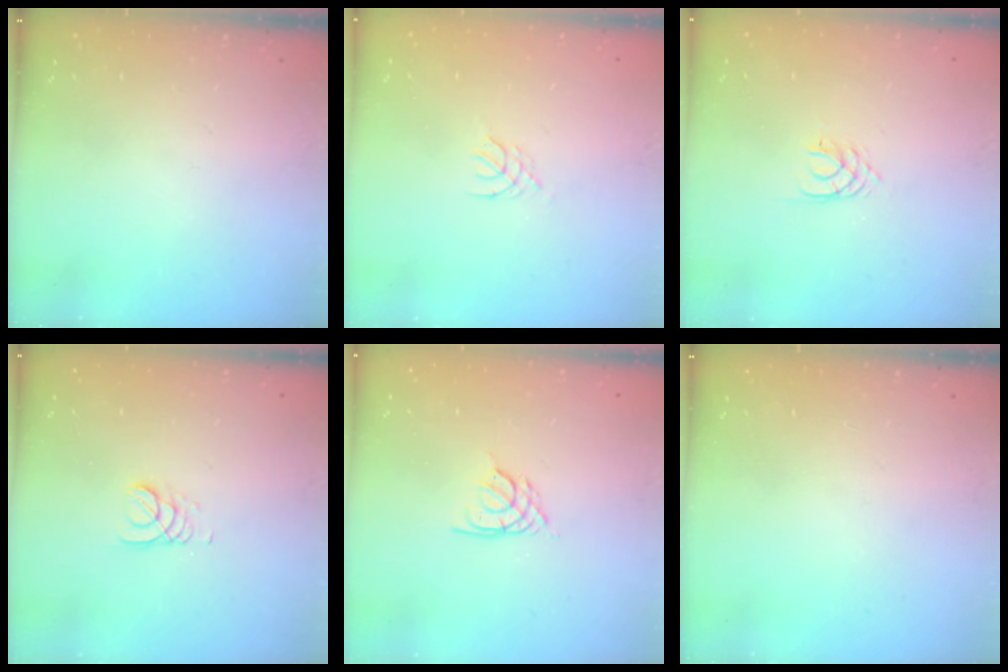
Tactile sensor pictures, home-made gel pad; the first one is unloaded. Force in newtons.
{"total": 1.2, "press": 1.2, "slide": 0.3}
{"total": 1.7, "press": 1.7, "slide": 0.2}
{"total": 2.2, "press": 2.2, "slide": 0.3}
{"total": 2.6, "press": 2.6, "slide": 0.6}
{"total": 0.0}